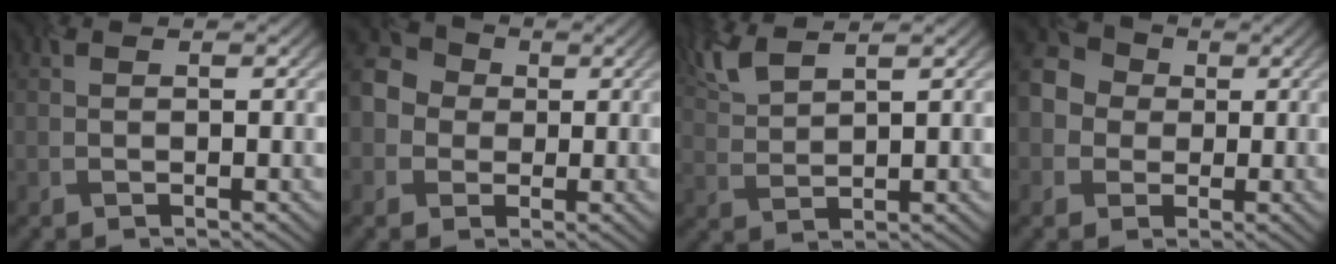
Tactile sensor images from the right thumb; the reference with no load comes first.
{"total": 6.1, "force": [-0.5, 5.7, 2.1], "torque": [-0.064, 0.002, -0.028]}
{"total": 4.3, "force": [3.5, 0.7, 2.5], "torque": [-0.073, 0.007, 0.079]}
{"total": 6.1, "force": [-0.3, 5.7, 2.2], "torque": [-0.066, 0.003, -0.024]}